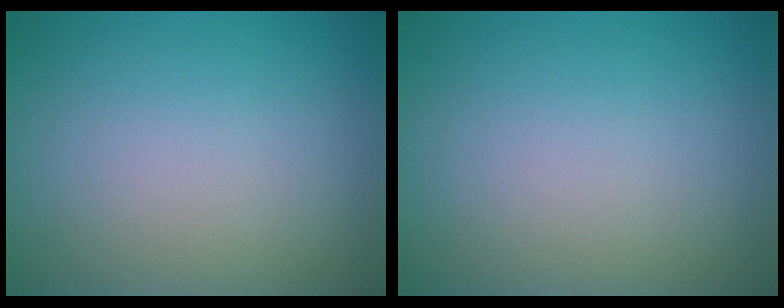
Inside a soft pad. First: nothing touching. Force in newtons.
{"total": 0.0}